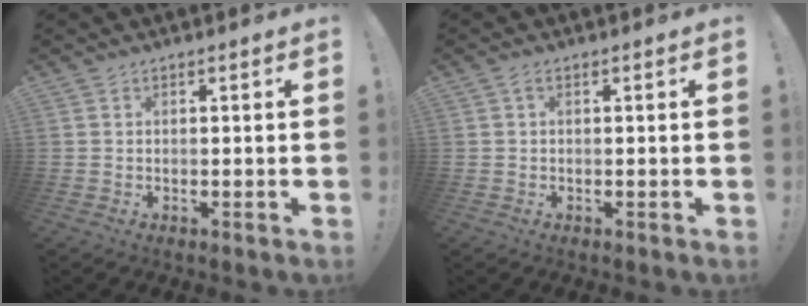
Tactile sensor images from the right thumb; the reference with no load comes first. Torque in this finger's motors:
{"motor_torque": [0.01, -0.02, 0.16, -0.13, 0.00]}